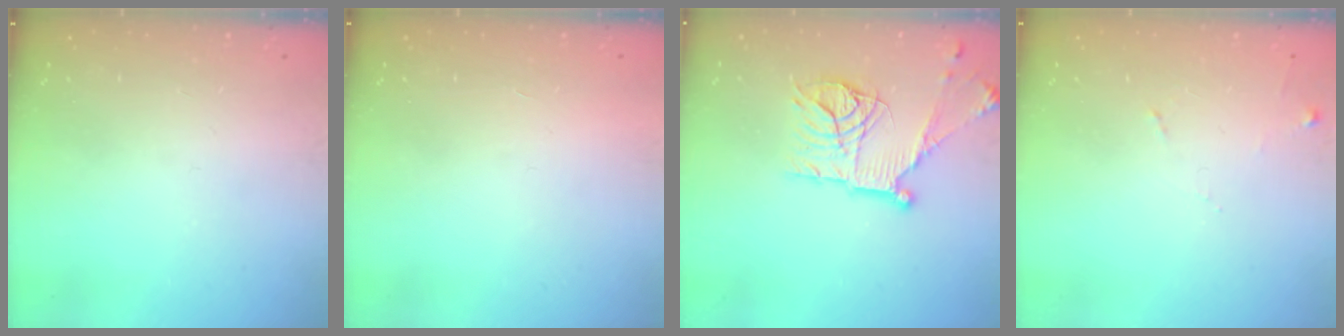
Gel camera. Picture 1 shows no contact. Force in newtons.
{"total": 1.7, "press": 1.7, "slide": 0.1}
{"total": 16.6, "press": 16.6, "slide": 1.3}
{"total": 5.9, "press": 5.8, "slide": 0.7}